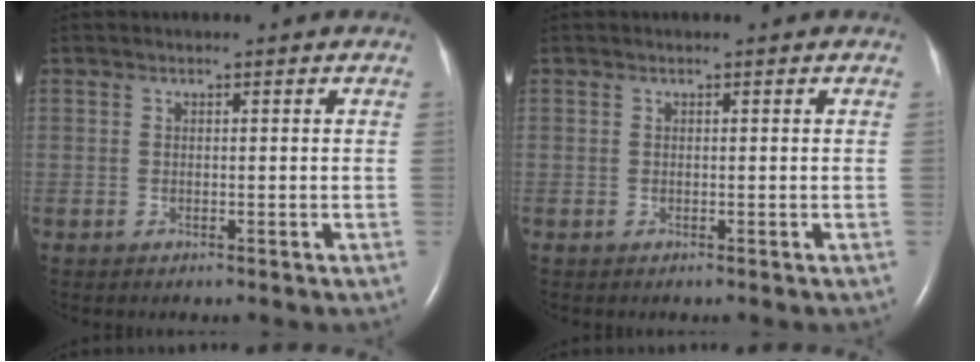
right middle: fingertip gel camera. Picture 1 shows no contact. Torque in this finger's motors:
{"motor_torque": [0.00, 0.00, -0.01, 0.00]}